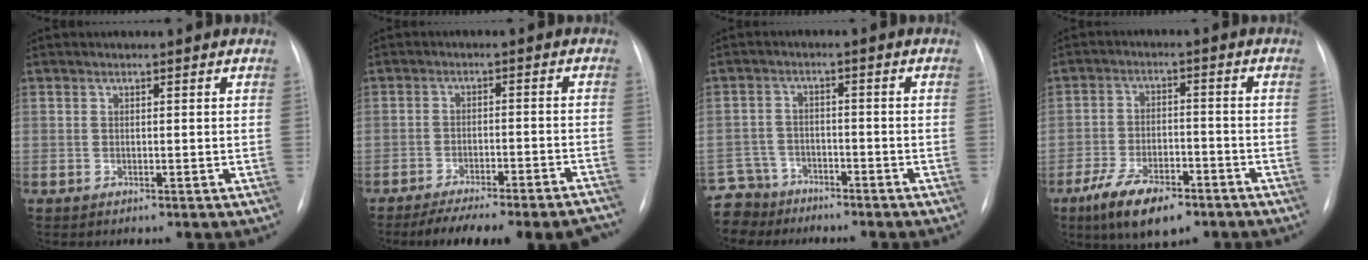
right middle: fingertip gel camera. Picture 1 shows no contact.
{"total": 17.8, "force": [-15.8, 2.5, 7.7], "torque": [-0.071, 0.004, -0.209]}
{"total": 7.0, "force": [-6.1, 3.4, -0.6], "torque": [0.010, 0.004, -0.111]}
{"total": 10.3, "force": [-6.8, 4.0, 6.7], "torque": [-0.128, -0.011, -0.113]}